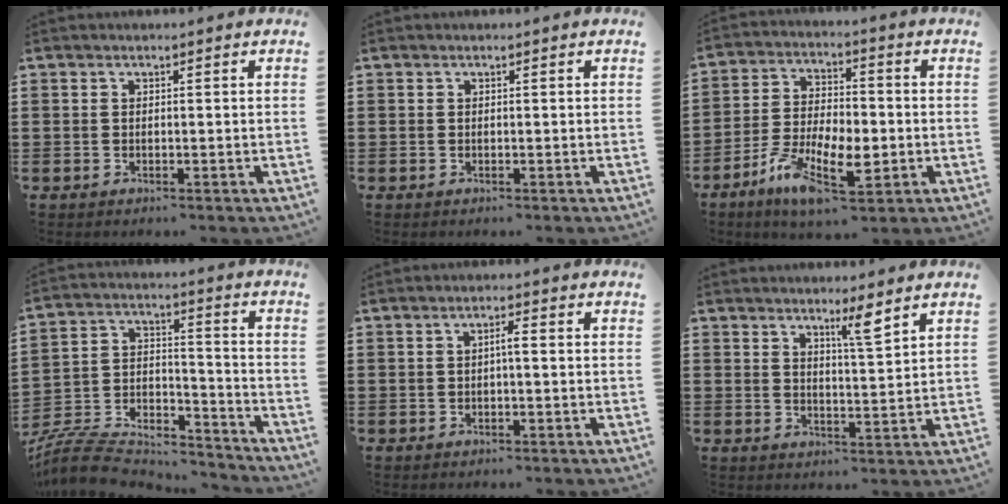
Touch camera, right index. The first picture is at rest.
{"total": 0.0}
{"total": 10.0, "force": [-4.1, 4.4, 8.0], "torque": [-0.171, 0.001, -0.076]}
{"total": 9.0, "force": [-8.4, 2.2, 2.1], "torque": [-0.051, 0.007, -0.169]}
{"total": 1.9, "force": [-0.3, 0.2, 1.8], "torque": [-0.036, 0.003, -0.007]}
{"total": 4.3, "force": [3.1, 0.0, 3.0], "torque": [-0.051, -0.005, 0.049]}